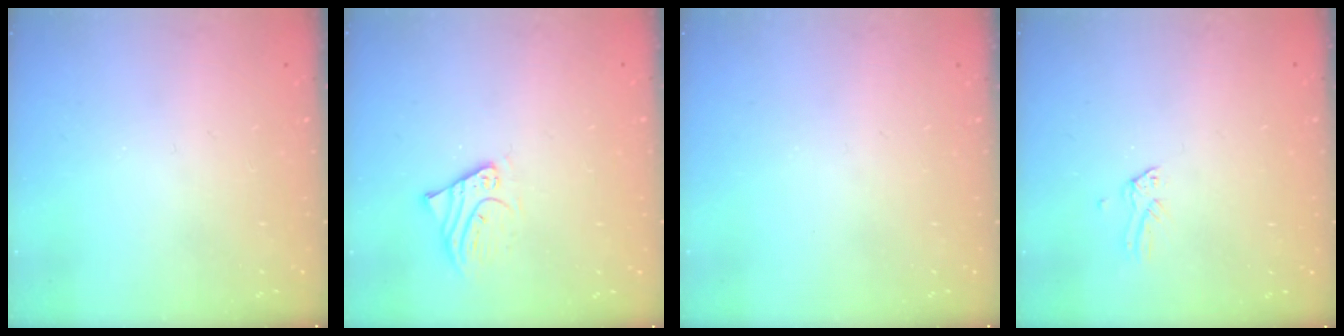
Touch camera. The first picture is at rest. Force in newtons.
{"total": 1.5, "press": 1.5, "slide": 0.1}
{"total": 0.0}
{"total": 0.0}